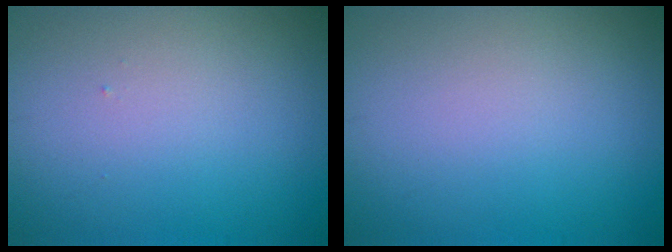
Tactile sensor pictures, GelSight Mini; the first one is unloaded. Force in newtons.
{"total": 0.0}